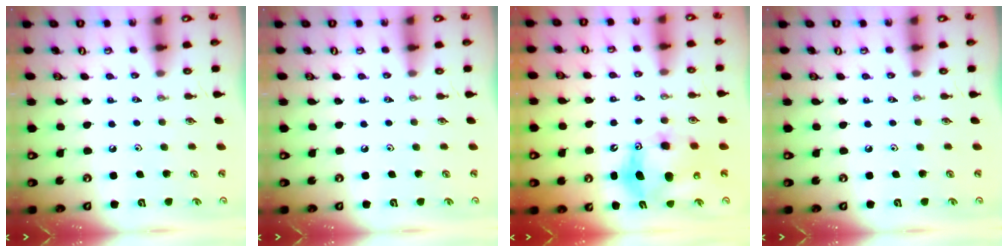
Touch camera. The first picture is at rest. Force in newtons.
{"total": 0.0}
{"total": 11.6, "press": 11.3, "slide": 2.7}
{"total": 0.0}